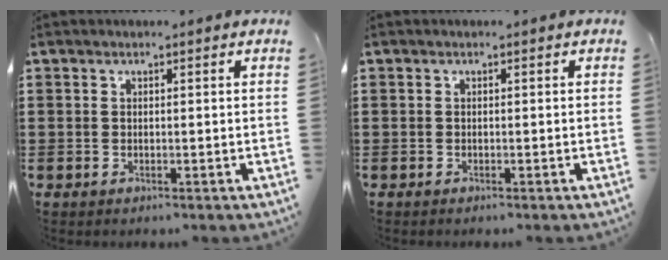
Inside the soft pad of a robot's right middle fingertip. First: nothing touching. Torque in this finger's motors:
{"motor_torque": [0.24, 0.07, 0.02, -0.01]}